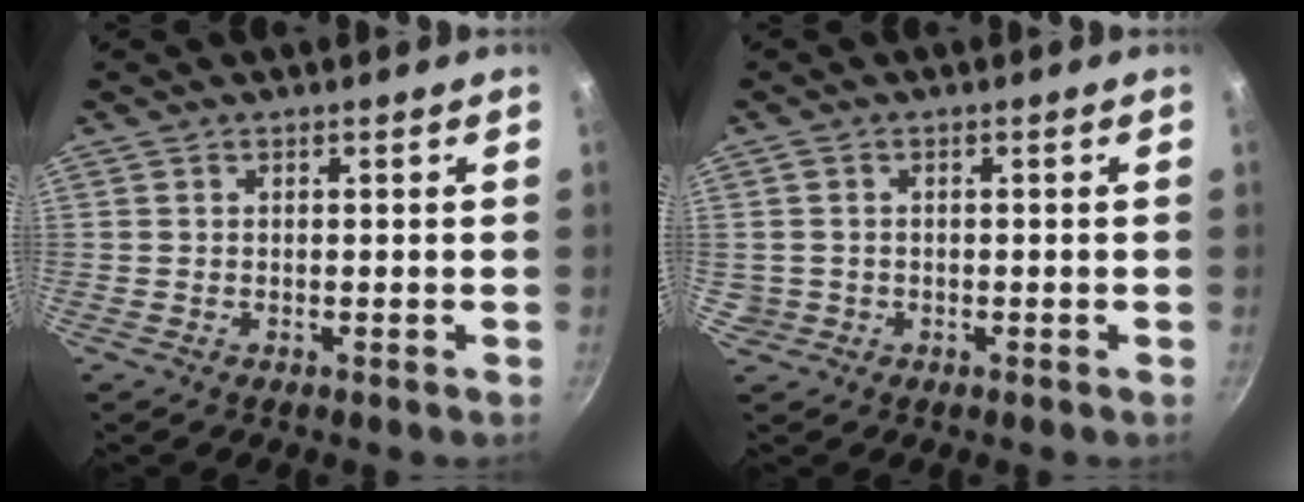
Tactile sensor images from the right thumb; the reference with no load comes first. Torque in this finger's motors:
{"motor_torque": [-0.56, 0.28, 0.37, -0.24, -0.04]}